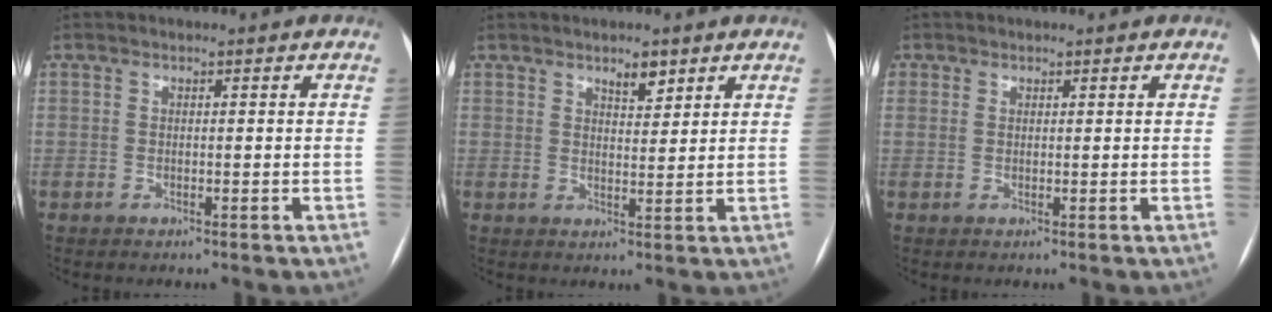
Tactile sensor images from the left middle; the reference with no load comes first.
{"total": 3.0, "force": [2.2, 1.1, 1.8], "torque": [-0.027, -0.001, 0.036]}
{"total": 0.9, "force": [0.6, 0.7, 0.0], "torque": [0.010, -0.003, 0.005]}